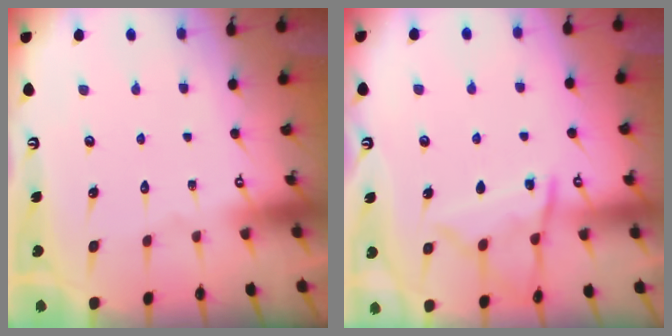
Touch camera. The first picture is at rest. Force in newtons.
{"total": 10.2, "press": 10.2, "slide": 0.6}